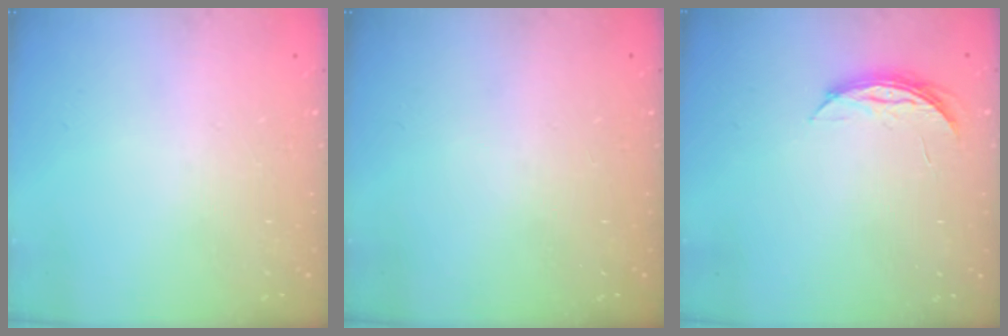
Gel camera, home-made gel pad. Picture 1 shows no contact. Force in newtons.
{"total": 0.0}
{"total": 4.2, "press": 4.2, "slide": 0.5}